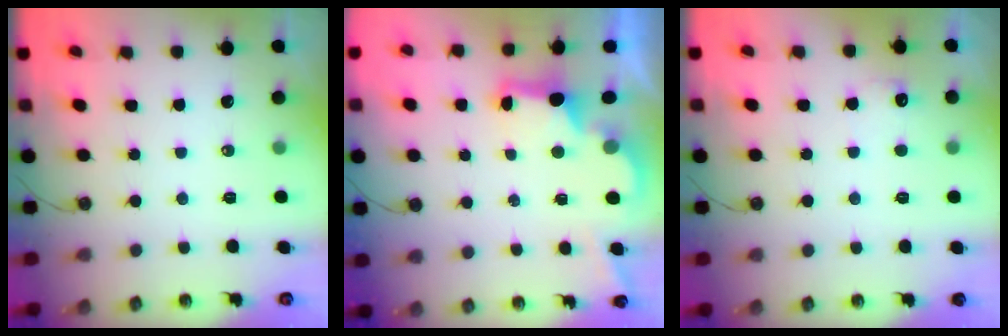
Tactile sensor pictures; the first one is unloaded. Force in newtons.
{"total": 2.9, "press": 2.8, "slide": 0.9}
{"total": 5.7, "press": 5.5, "slide": 1.4}